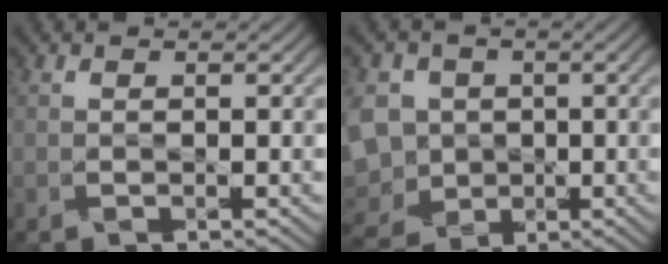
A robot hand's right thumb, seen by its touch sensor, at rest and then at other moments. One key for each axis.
{"total": 9.8, "fx": -0.7, "fy": 8.6, "fz": 4.6, "tx": -0.160, "ty": -0.012, "tz": -0.029}